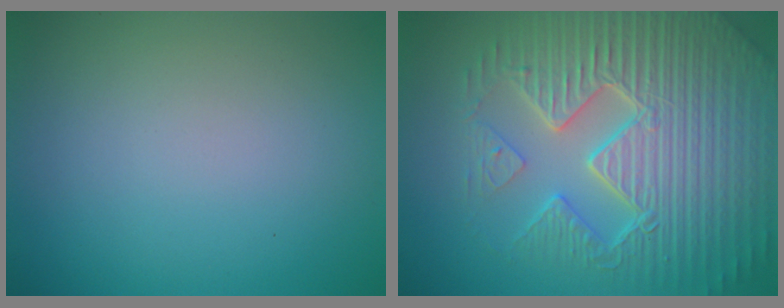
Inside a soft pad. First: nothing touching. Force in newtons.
{"total": 9.5, "press": 6.8, "slide": 6.7}